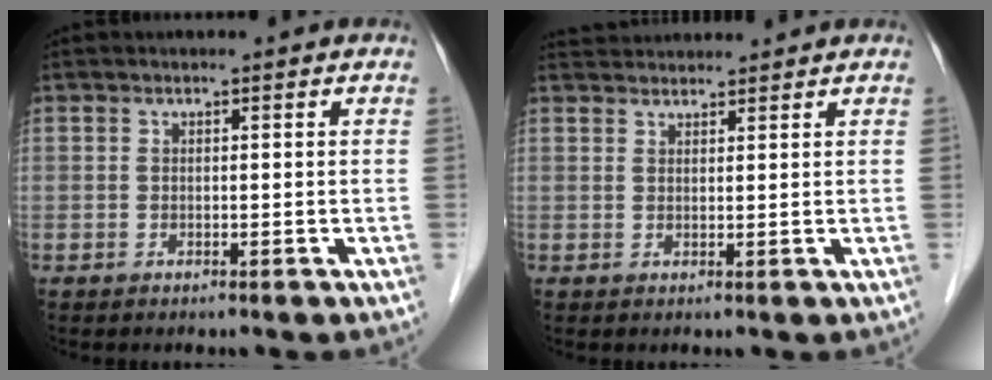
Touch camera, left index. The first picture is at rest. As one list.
[{"total": 4.7, "force": [4.7, 0.5, 0.6], "torque": [-0.012, 0.037, 0.076]}]